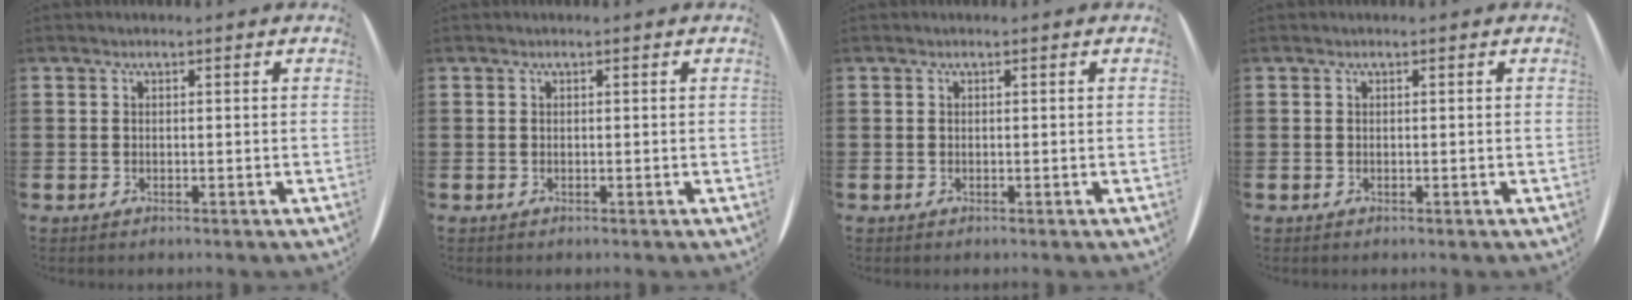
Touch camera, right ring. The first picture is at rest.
{"total": 0.0}
{"total": 0.0}
{"total": 0.0}